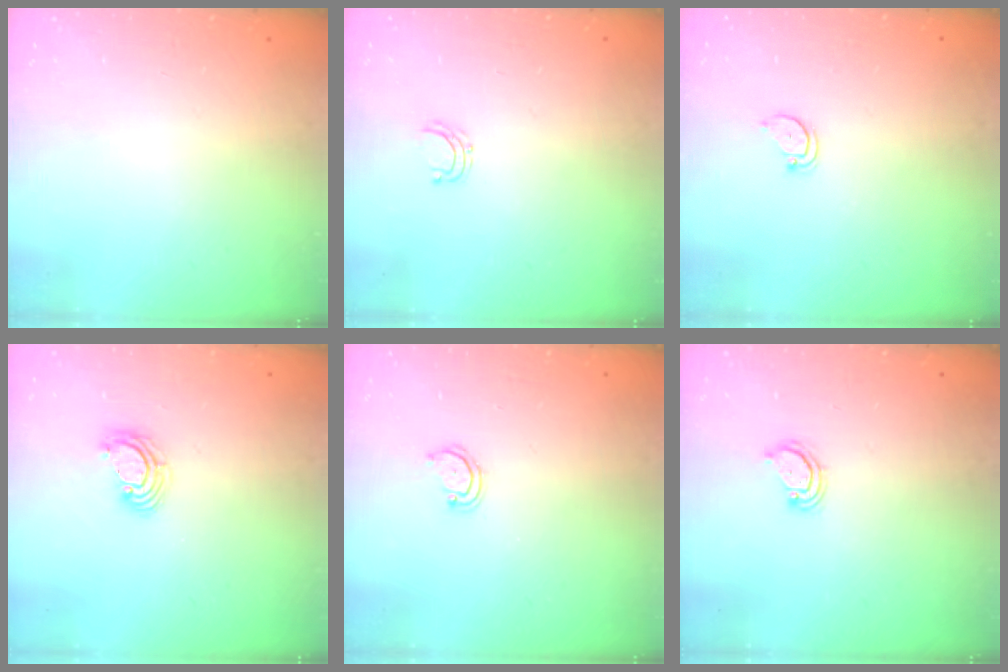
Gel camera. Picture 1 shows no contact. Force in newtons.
{"total": 3.8, "press": 3.8, "slide": 0.2}
{"total": 2.3, "press": 2.3, "slide": 0.2}
{"total": 3.6, "press": 3.6, "slide": 0.2}
{"total": 3.2, "press": 3.2, "slide": 0.2}
{"total": 3.5, "press": 3.5, "slide": 0.3}